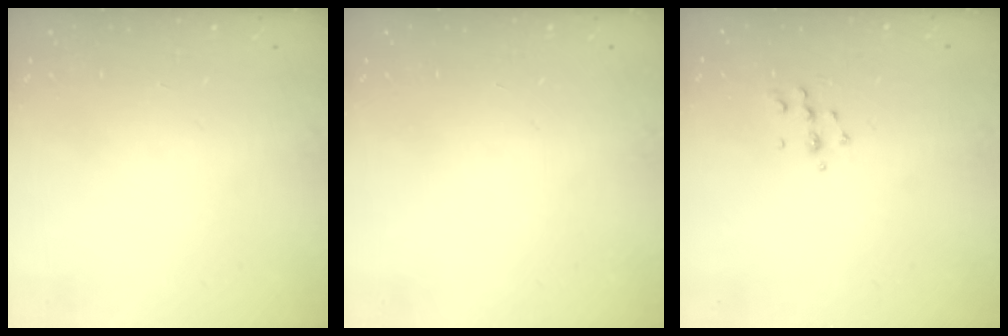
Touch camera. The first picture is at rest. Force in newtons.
{"total": 0.0}
{"total": 4.7, "press": 4.6, "slide": 0.8}